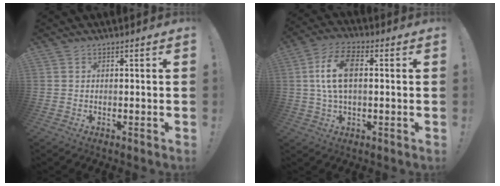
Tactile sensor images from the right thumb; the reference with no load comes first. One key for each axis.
{"total": 11.0, "fx": 1.4, "fy": 5.8, "fz": 9.3, "tx": -0.183, "ty": 0.005, "tz": 0.024}